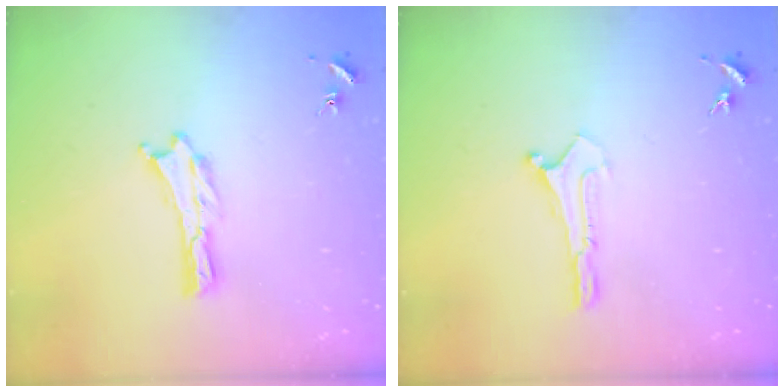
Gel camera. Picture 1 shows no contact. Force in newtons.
{"total": 0.0}